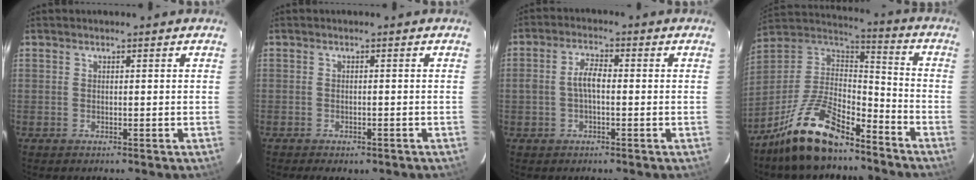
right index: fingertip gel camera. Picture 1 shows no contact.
{"total": 4.2, "force": [-3.1, 2.0, 2.1], "torque": [-0.052, -0.012, -0.039]}
{"total": 4.0, "force": [-0.5, 1.8, 3.6], "torque": [-0.075, 0.012, -0.009]}
{"total": 18.5, "force": [-13.3, 6.7, 11.0], "torque": [-0.236, 0.001, -0.242]}